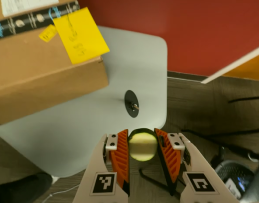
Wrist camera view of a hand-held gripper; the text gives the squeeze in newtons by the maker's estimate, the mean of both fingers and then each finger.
{"total": 11.5, "left": 11.8, "right": 11.1}